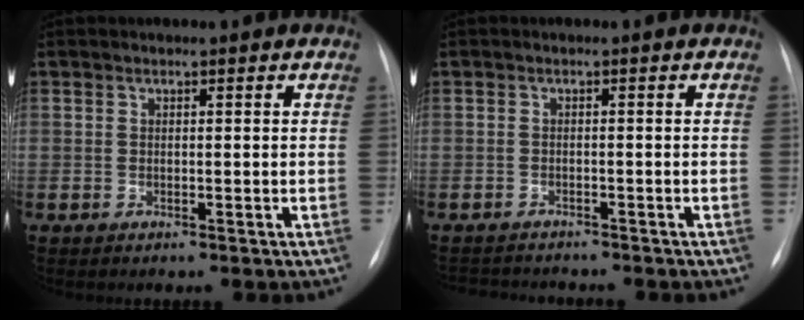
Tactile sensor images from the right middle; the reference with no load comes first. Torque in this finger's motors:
{"motor_torque": [-0.40, -0.34, -0.13, -0.01]}